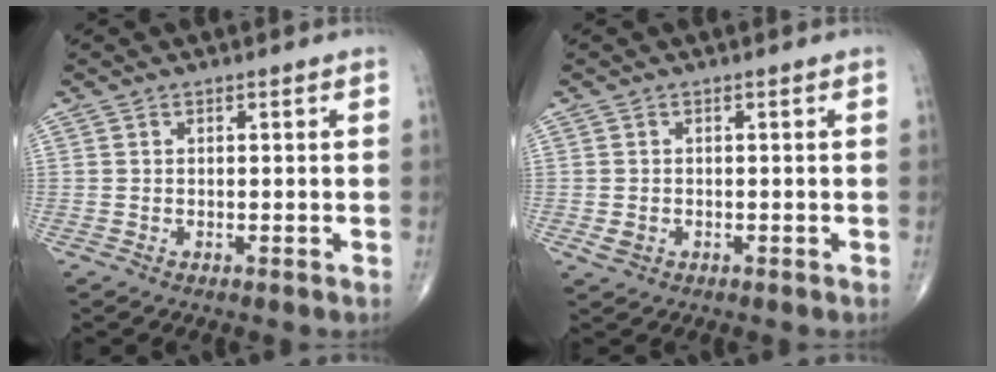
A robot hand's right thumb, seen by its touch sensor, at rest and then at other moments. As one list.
[{"total": 1.7, "force": [-0.5, 1.4, 0.9], "torque": [-0.012, 0.001, -0.002]}]